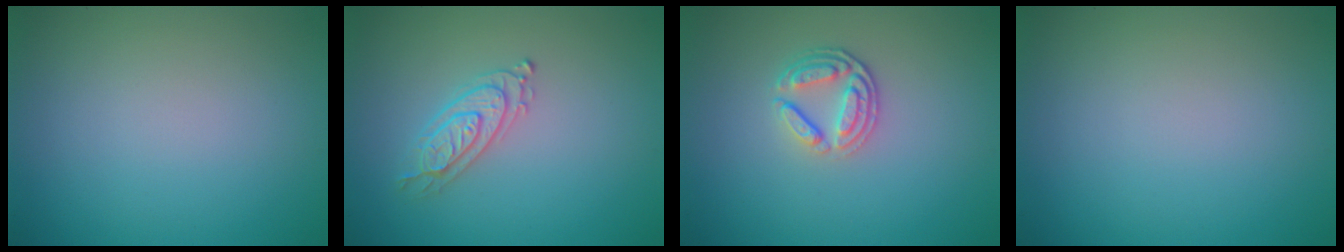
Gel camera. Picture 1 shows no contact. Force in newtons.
{"total": 2.2, "press": 2.1, "slide": 0.4}
{"total": 2.9, "press": 2.5, "slide": 1.5}
{"total": 0.0}